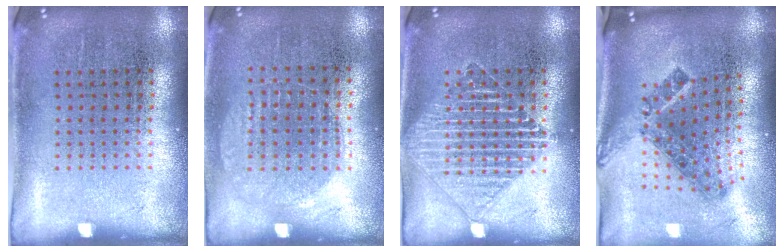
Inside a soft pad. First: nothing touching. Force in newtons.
{"total": 1.0, "press": 0.9, "slide": 0.4}
{"total": 3.0, "press": 3.0, "slide": 0.4}
{"total": 1.6, "press": 1.2, "slide": 1.1}